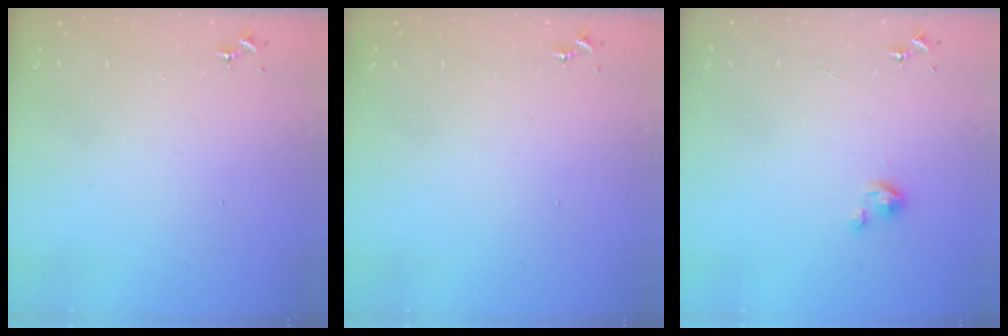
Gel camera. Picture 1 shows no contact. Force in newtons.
{"total": 0.0}
{"total": 2.3, "press": 2.2, "slide": 0.2}